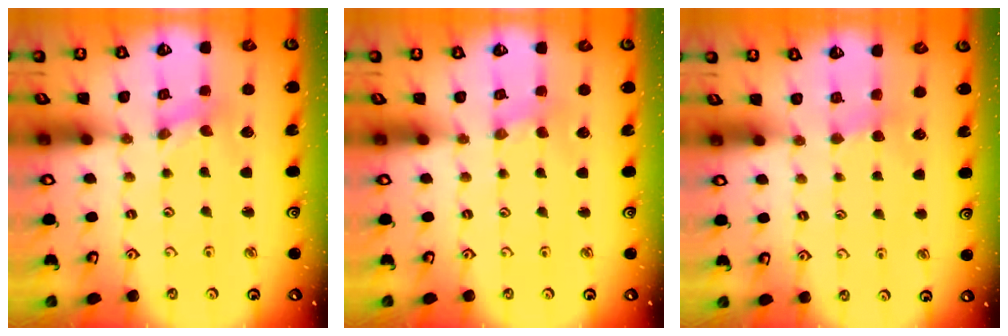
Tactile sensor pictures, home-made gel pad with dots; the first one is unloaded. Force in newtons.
{"total": 0.0}
{"total": 2.3, "press": 2.2, "slide": 0.3}